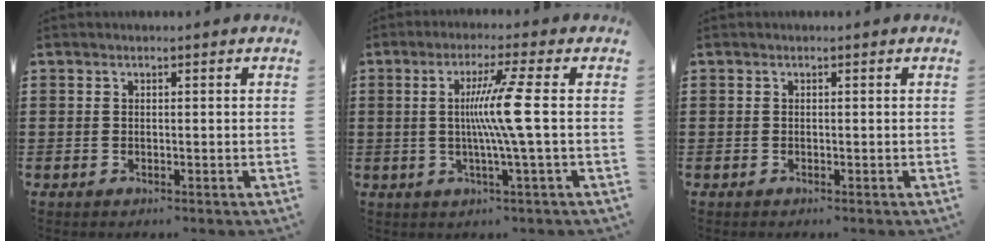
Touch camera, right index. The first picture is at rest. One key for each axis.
{"total": 8.4, "fx": 0.2, "fy": -1.4, "fz": 8.3, "tx": -0.159, "ty": -0.011, "tz": -0.011}
{"total": 0.0}